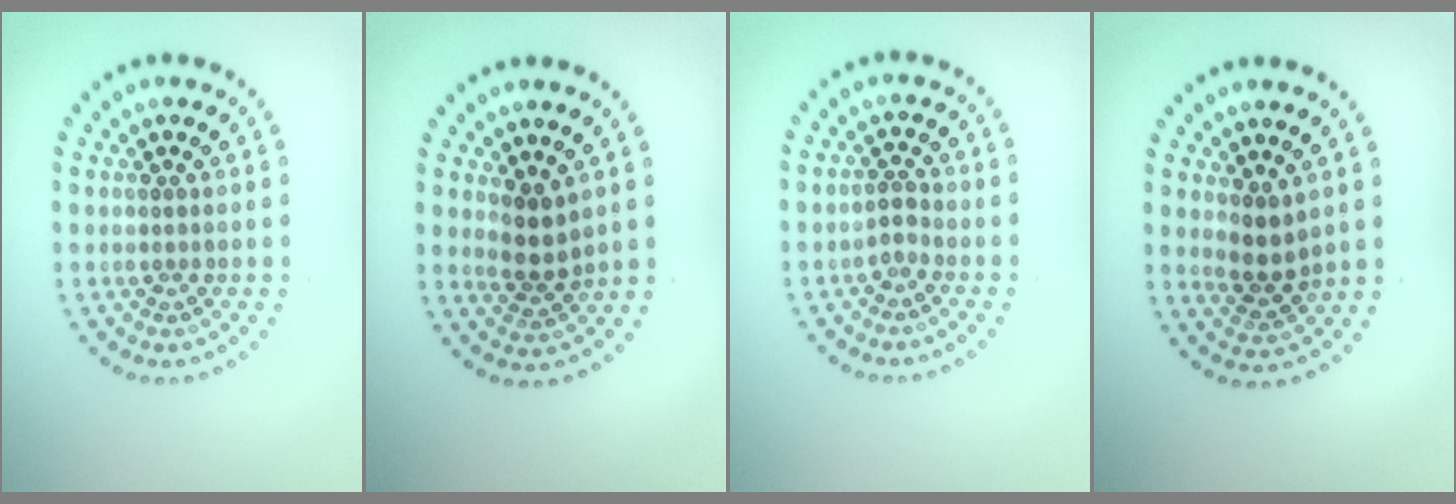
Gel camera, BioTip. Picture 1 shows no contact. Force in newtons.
{"total": 2.2, "press": 1.8, "slide": 1.3}
{"total": 0.9, "press": 0.8, "slide": 0.6}
{"total": 2.2, "press": 1.9, "slide": 1.2}